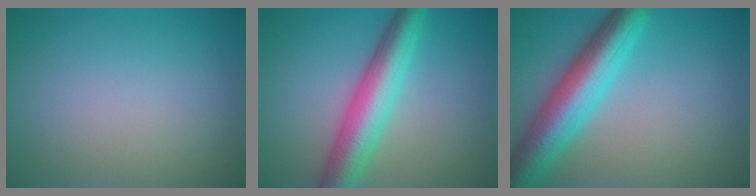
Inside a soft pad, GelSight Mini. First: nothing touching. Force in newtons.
{"total": 6.6, "press": 6.6, "slide": 0.3}
{"total": 8.0, "press": 8.0, "slide": 0.4}